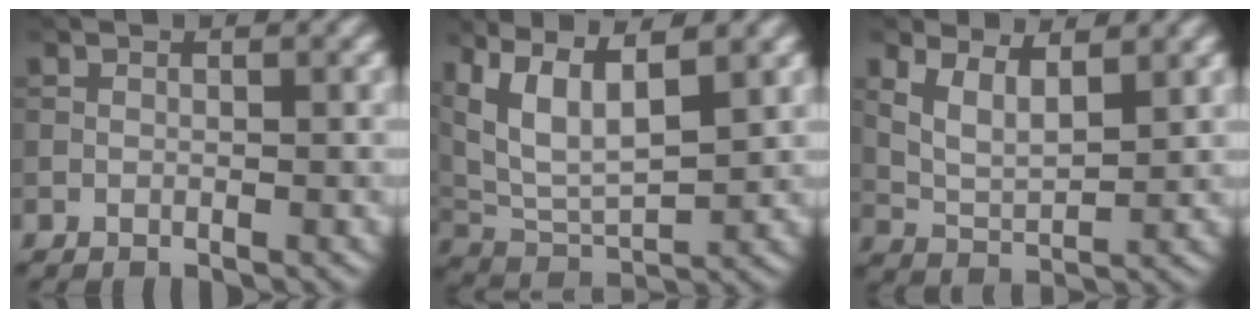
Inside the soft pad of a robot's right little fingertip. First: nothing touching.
{"total": 9.0, "force": [4.6, 3.8, 6.7], "torque": [-0.149, 0.017, 0.082]}
{"total": 4.2, "force": [2.3, 2.1, 2.8], "torque": [-0.064, -0.005, 0.047]}